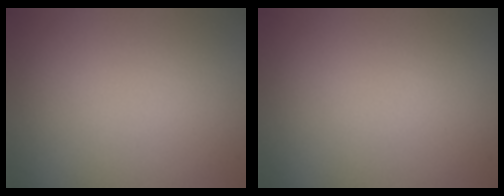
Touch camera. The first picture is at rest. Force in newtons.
{"total": 0.0}